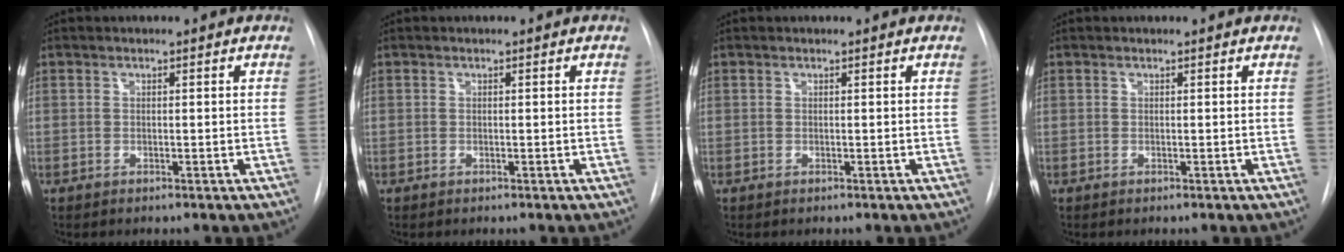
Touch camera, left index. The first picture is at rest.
{"total": 0.0}
{"total": 0.0}
{"total": 0.0}